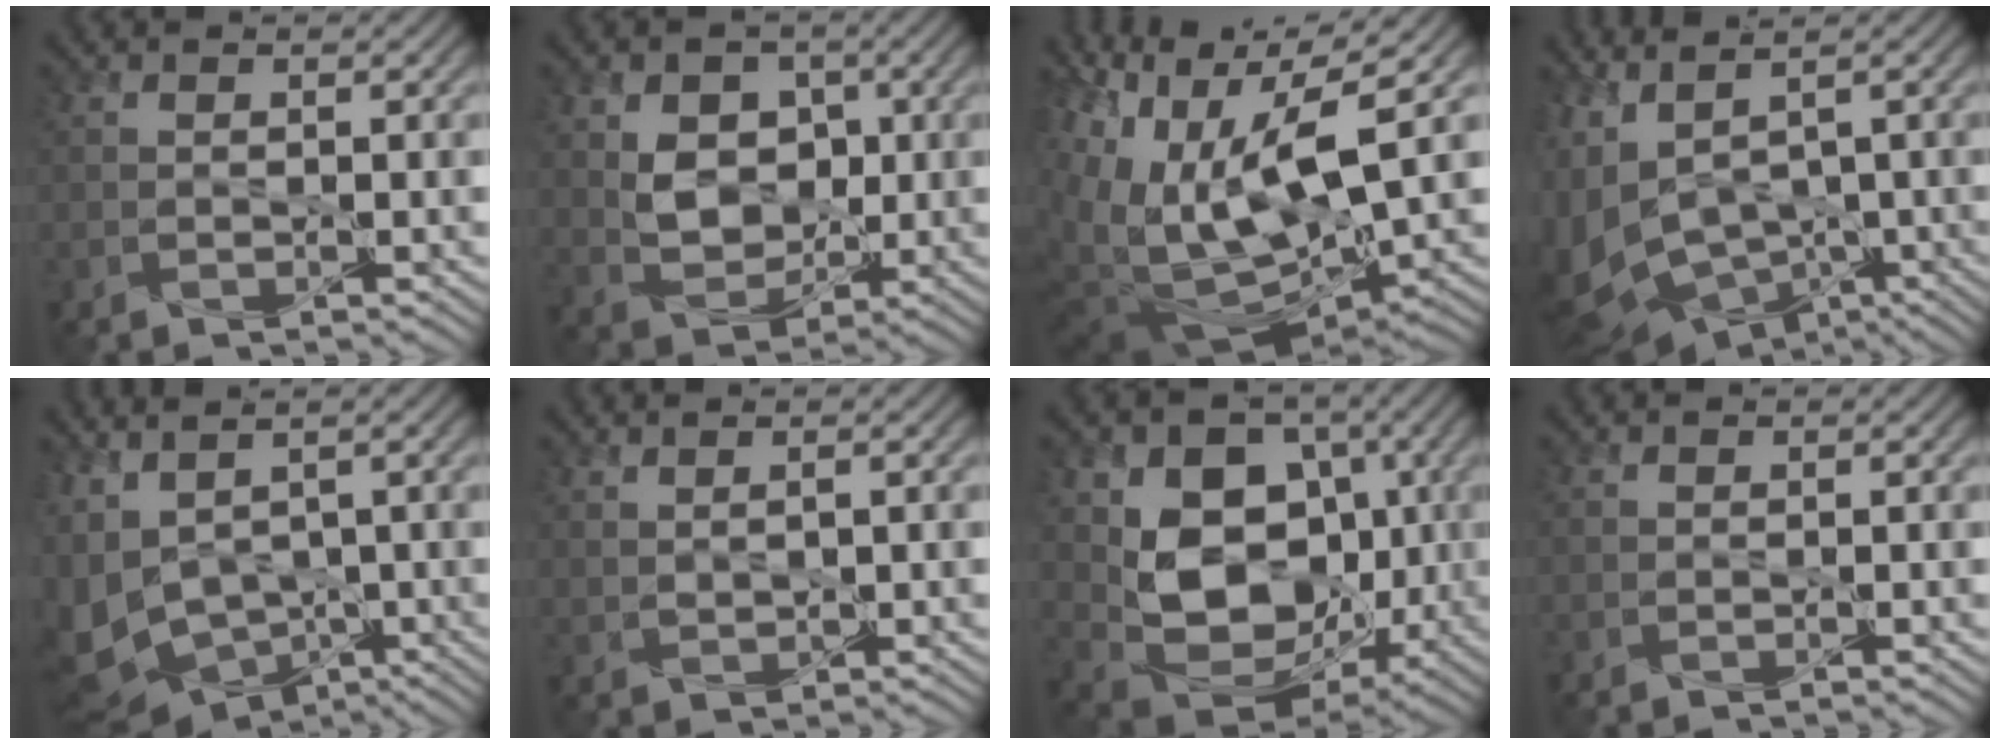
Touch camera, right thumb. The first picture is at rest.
{"total": 6.4, "force": [0.9, 4.9, 4.0], "torque": [-0.089, -0.004, 0.015]}
{"total": 16.9, "force": [0.1, 6.4, 15.7], "torque": [-0.300, -0.001, 0.010]}
{"total": 13.2, "force": [-0.7, 8.7, 9.9], "torque": [-0.261, -0.040, 0.039]}
{"total": 11.5, "force": [0.4, 8.2, 8.1], "torque": [-0.225, -0.028, 0.053]}
{"total": 1.6, "force": [1.0, 0.7, 1.0], "torque": [-0.030, -0.001, 0.029]}
{"total": 12.8, "force": [0.6, 9.7, 8.4], "torque": [-0.157, -0.025, 0.015]}
{"total": 0.0}